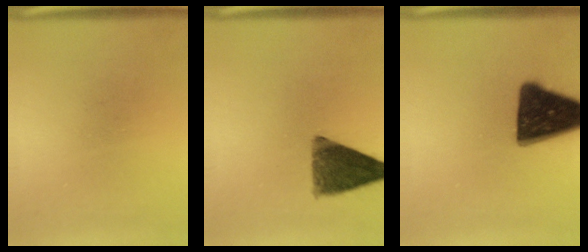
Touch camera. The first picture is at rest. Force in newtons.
{"total": 10.5}
{"total": 17.6}